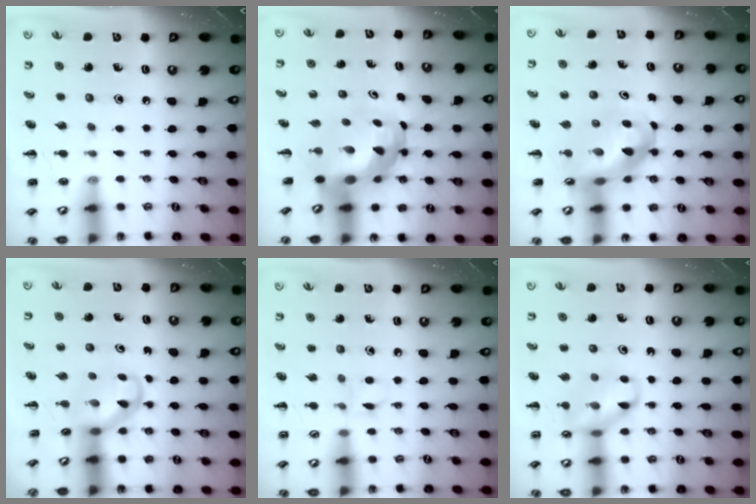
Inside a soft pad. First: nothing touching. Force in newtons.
{"total": 7.3, "press": 7.0, "slide": 2.0}
{"total": 9.7, "press": 9.3, "slide": 2.8}
{"total": 3.8, "press": 3.6, "slide": 1.1}
{"total": 4.5, "press": 4.3, "slide": 1.5}
{"total": 11.7, "press": 11.6, "slide": 1.2}